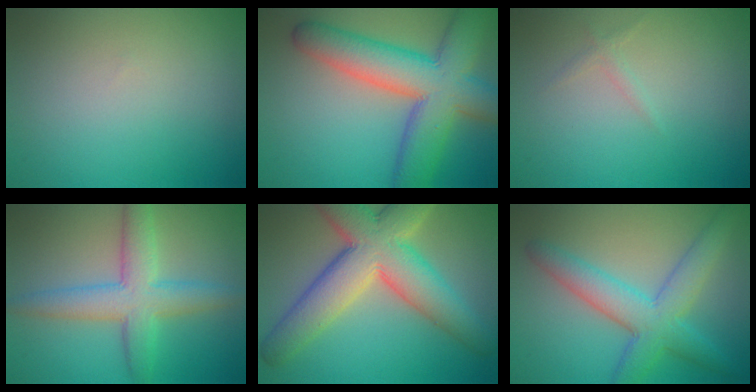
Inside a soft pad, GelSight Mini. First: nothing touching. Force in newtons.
{"total": 9.9, "press": 9.8, "slide": 0.5}
{"total": 0.7, "press": 0.7, "slide": 0.0}
{"total": 5.3, "press": 5.3, "slide": 0.2}
{"total": 10.2, "press": 10.2, "slide": 0.7}
{"total": 5.7, "press": 5.7, "slide": 0.2}